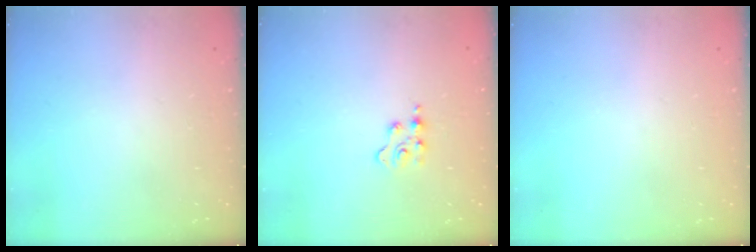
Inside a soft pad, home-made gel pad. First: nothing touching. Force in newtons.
{"total": 2.9, "press": 2.9, "slide": 0.4}
{"total": 0.0}